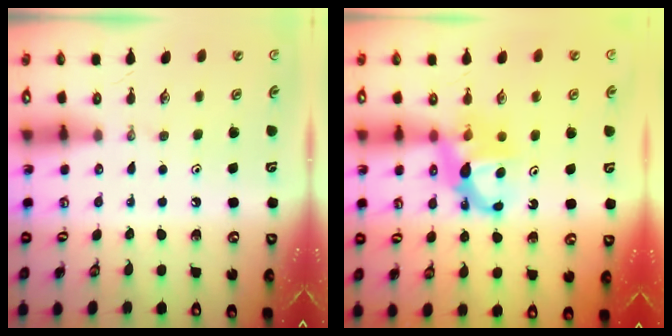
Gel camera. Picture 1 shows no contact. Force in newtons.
{"total": 7.3, "press": 7.3, "slide": 0.4}